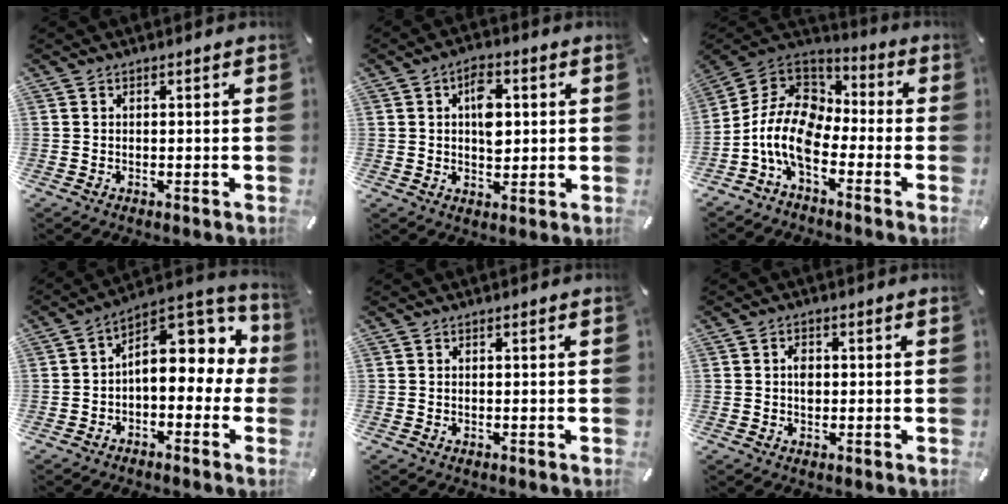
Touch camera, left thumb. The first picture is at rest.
{"total": 7.3, "force": [1.2, 4.6, 5.5], "torque": [-0.072, -0.003, 0.015]}
{"total": 14.0, "force": [-7.4, 7.9, 8.9], "torque": [-0.206, 0.024, -0.144]}
{"total": 13.0, "force": [3.7, 8.0, 9.5], "torque": [-0.118, -0.030, 0.063]}
{"total": 0.0}
{"total": 2.6, "force": [0.1, 1.9, 1.7], "torque": [-0.019, 0.000, -0.004]}